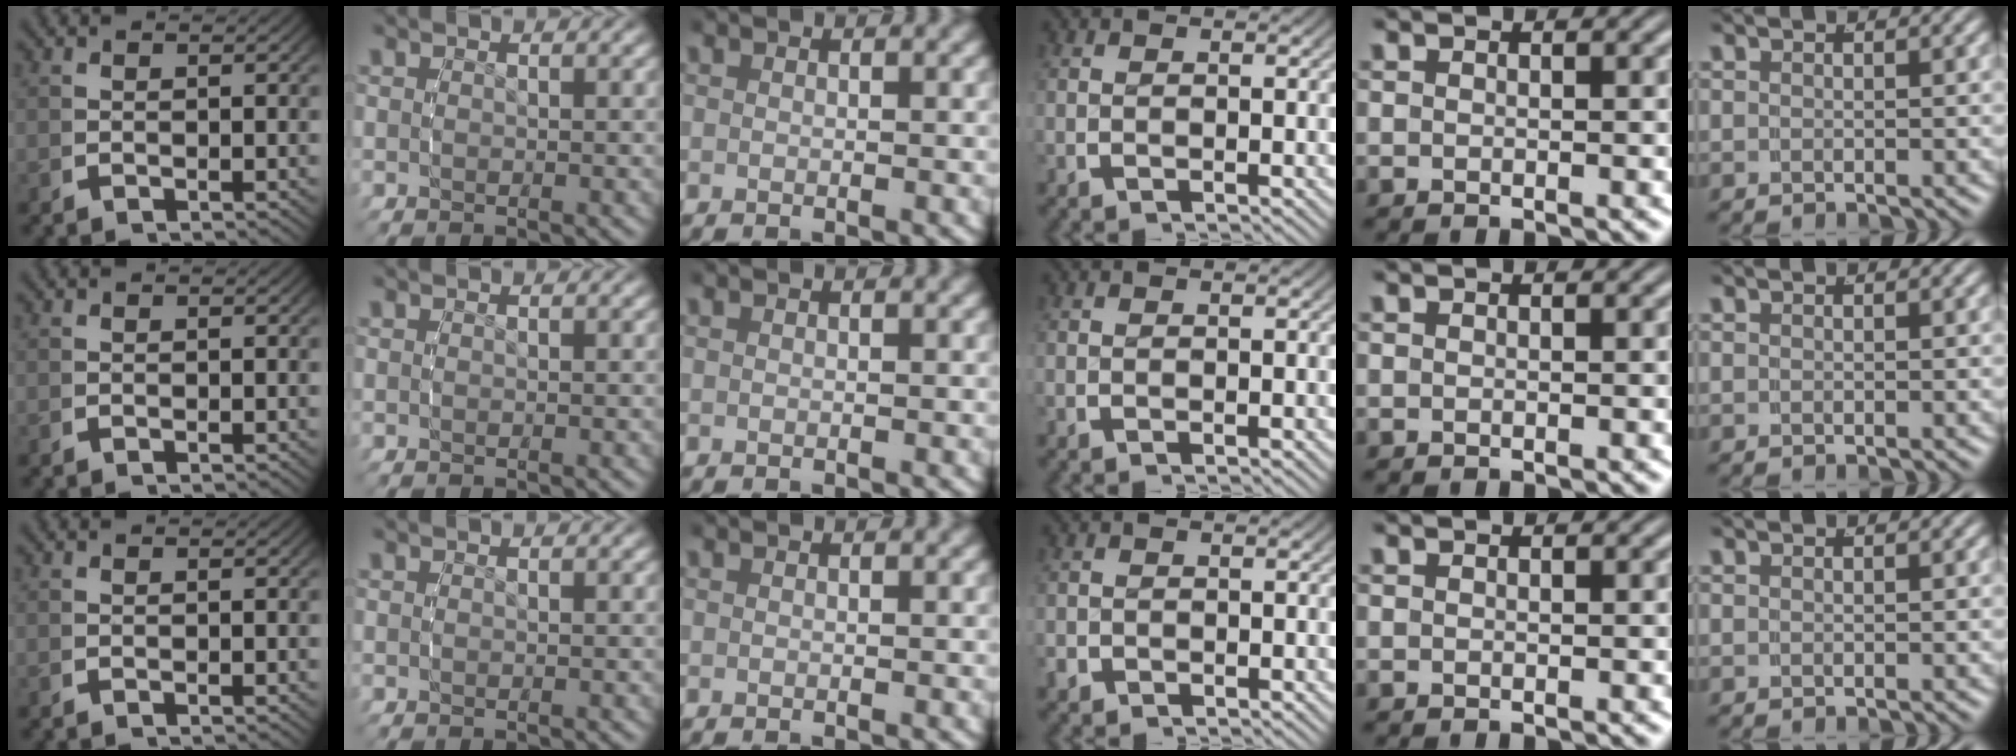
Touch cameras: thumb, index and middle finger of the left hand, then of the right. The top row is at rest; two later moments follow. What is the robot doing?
{"motion": "grasp_and_lifting", "object": "small bumper sticker"}